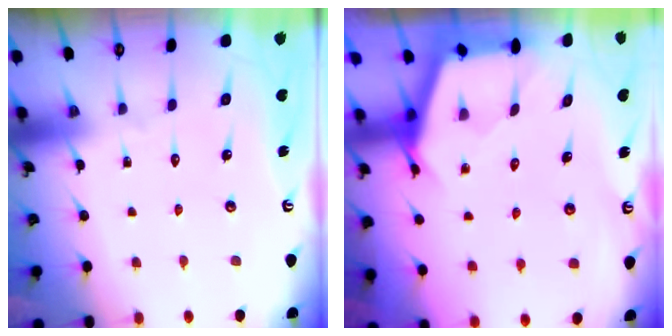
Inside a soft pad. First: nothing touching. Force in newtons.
{"total": 2.7, "press": 2.7, "slide": 0.3}